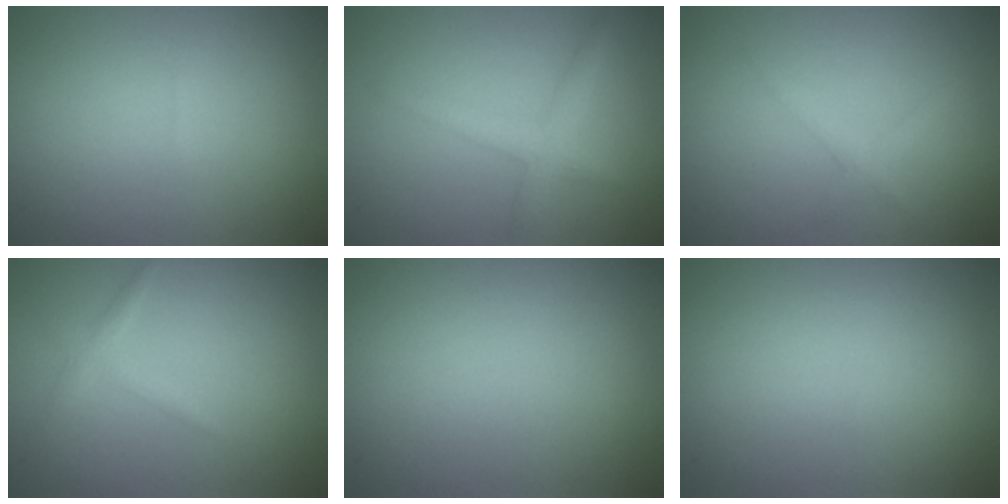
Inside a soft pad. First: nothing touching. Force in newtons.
{"total": 2.4, "press": 2.4, "slide": 0.3}
{"total": 1.3, "press": 1.2, "slide": 0.1}
{"total": 1.3, "press": 1.3, "slide": 0.1}
{"total": 0.0}
{"total": 0.0}